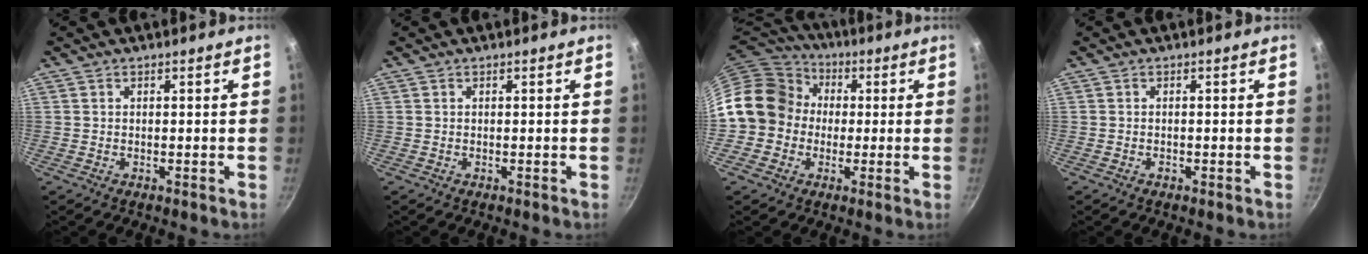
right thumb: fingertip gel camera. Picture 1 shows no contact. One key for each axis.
{"total": 0.0}
{"total": 14.6, "fx": -0.1, "fy": 12.9, "fz": 6.8, "tx": -0.090, "ty": 0.040, "tz": -0.018}
{"total": 0.7, "fx": -0.4, "fy": 0.4, "fz": 0.4, "tx": -0.008, "ty": 0.003, "tz": -0.007}